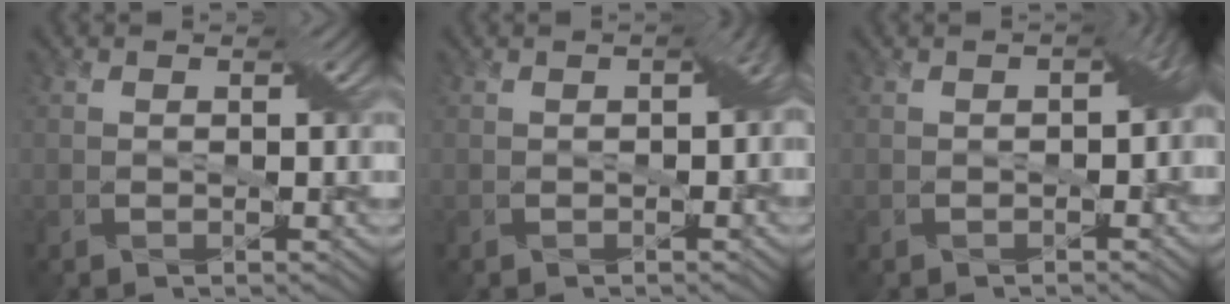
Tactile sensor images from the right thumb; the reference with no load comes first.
{"total": 3.3, "force": [-0.1, 1.9, 2.7], "torque": [-0.029, 0.000, 0.002]}
{"total": 3.6, "force": [-0.6, 2.2, 2.7], "torque": [-0.031, -0.006, -0.009]}